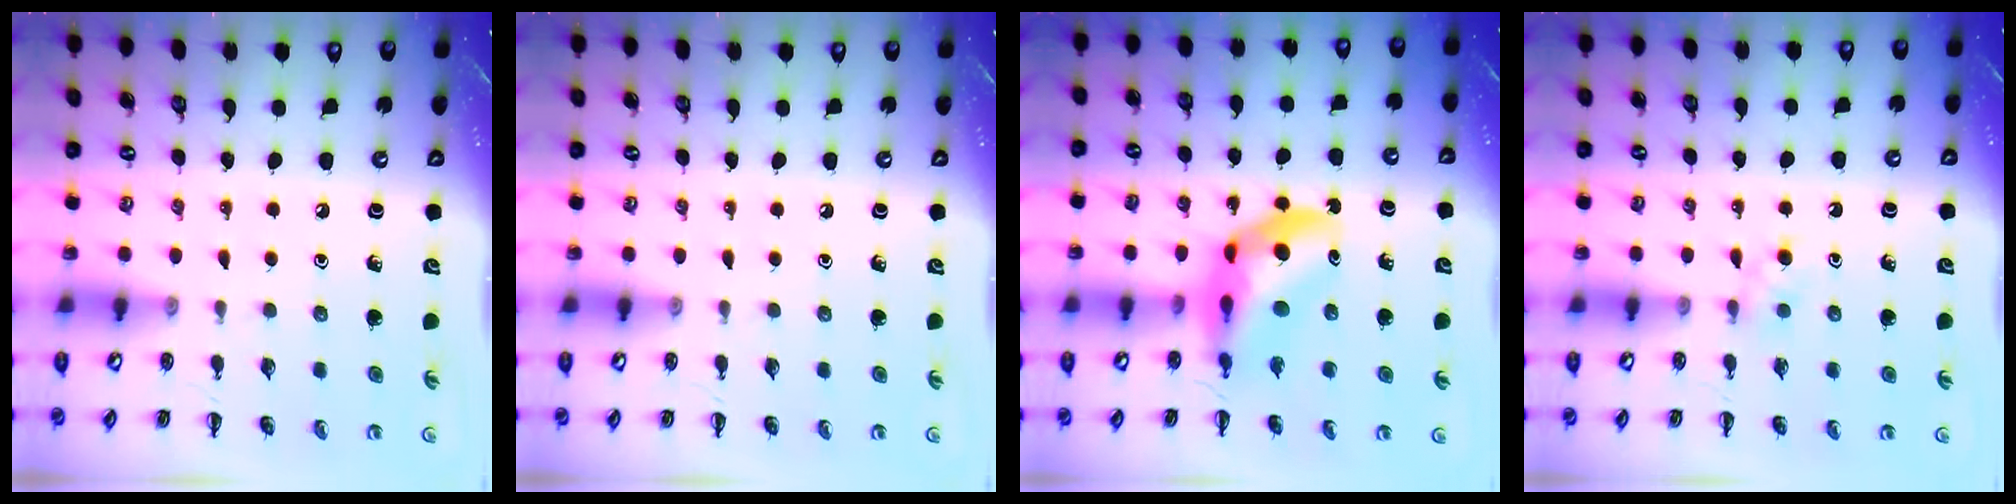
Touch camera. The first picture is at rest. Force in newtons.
{"total": 0.0}
{"total": 9.7, "press": 9.2, "slide": 3.1}
{"total": 2.7, "press": 2.5, "slide": 1.0}